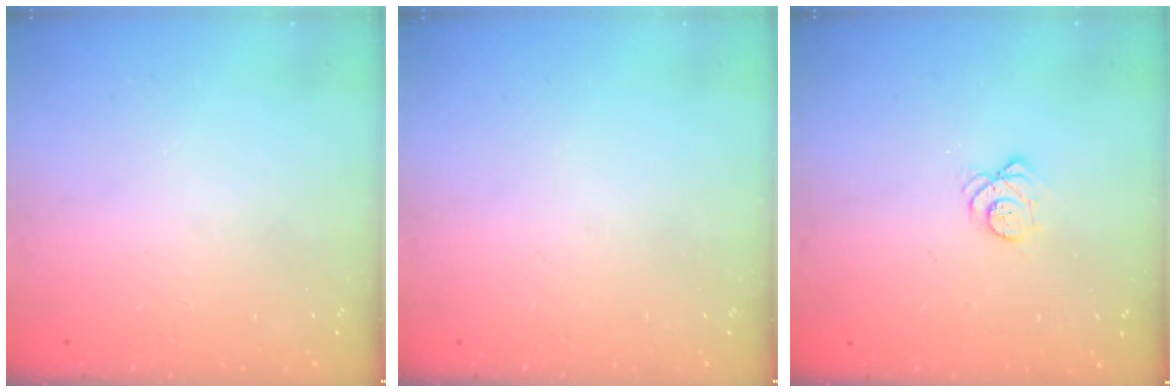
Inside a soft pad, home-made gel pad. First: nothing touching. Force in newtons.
{"total": 0.0}
{"total": 4.3, "press": 4.3, "slide": 0.3}